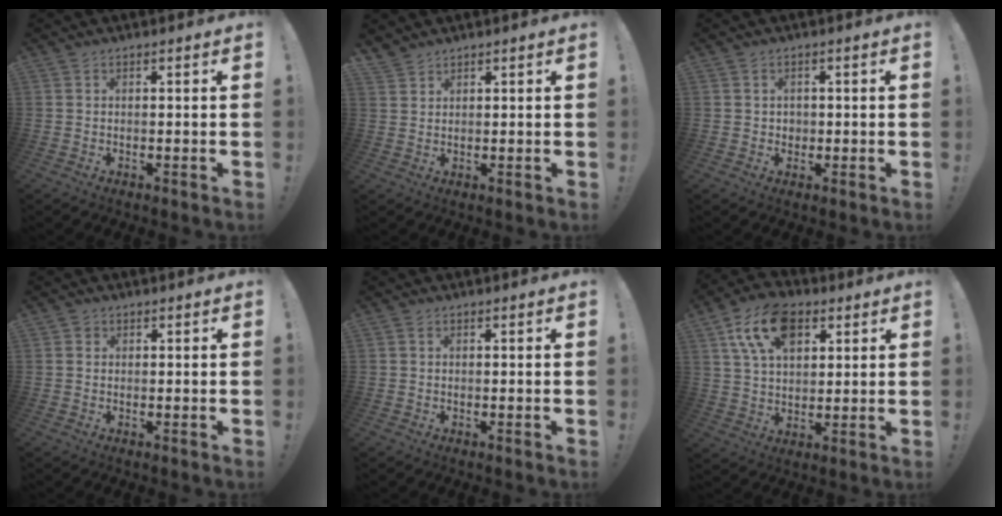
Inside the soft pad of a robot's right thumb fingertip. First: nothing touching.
{"total": 3.0, "force": [2.6, 1.3, 0.5], "torque": [-0.011, -0.015, 0.051]}
{"total": 1.9, "force": [0.2, 1.8, 0.4], "torque": [-0.010, 0.003, 0.003]}
{"total": 1.1, "force": [0.5, 1.0, 0.2], "torque": [-0.001, 0.002, 0.009]}
{"total": 0.0}
{"total": 15.4, "force": [7.1, 9.8, 9.6], "torque": [-0.163, -0.013, 0.136]}